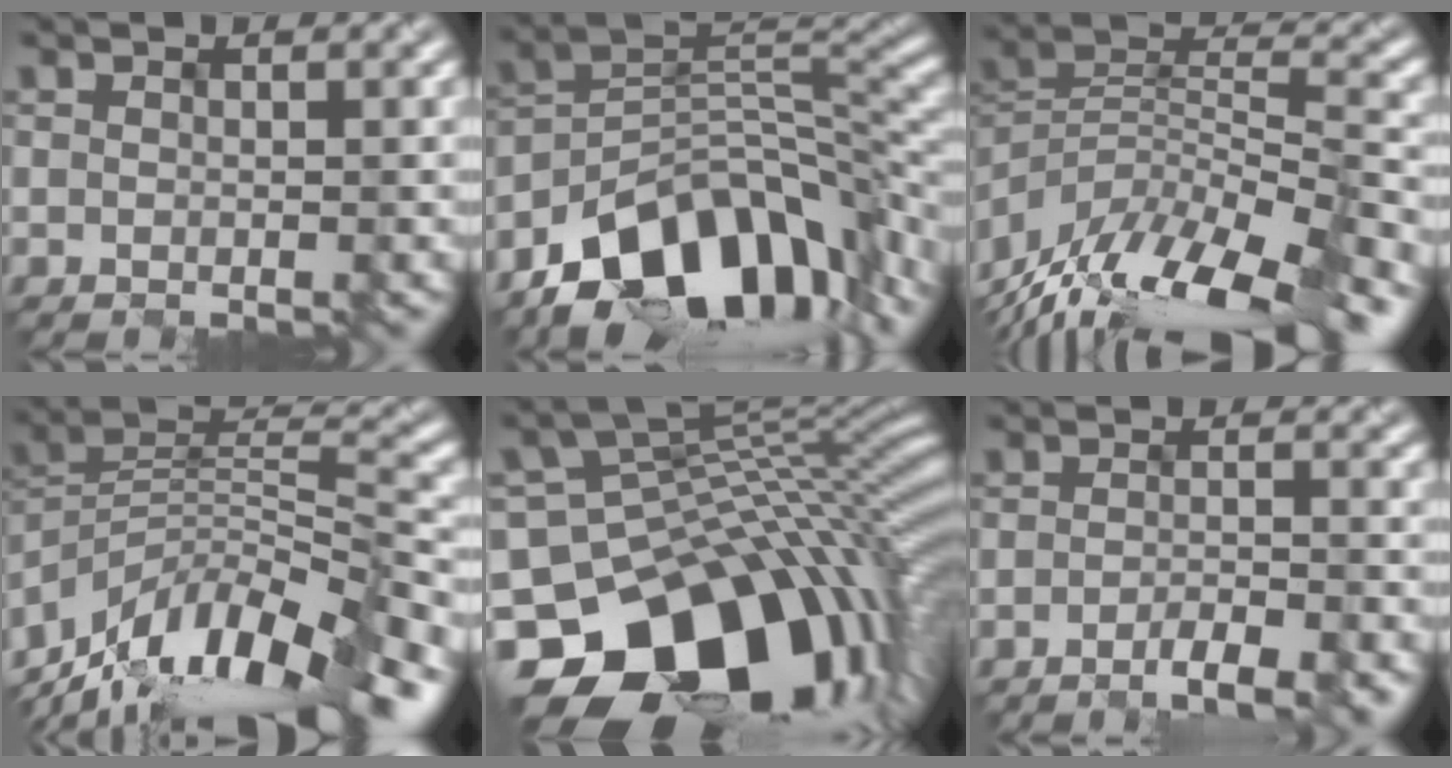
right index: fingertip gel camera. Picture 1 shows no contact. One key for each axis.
{"total": 12.5, "fx": -8.8, "fy": 5.8, "fz": 6.7, "tx": -0.105, "ty": 0.008, "tz": -0.165}
{"total": 15.3, "fx": -11.8, "fy": 5.2, "fz": 8.1, "tx": -0.154, "ty": 0.009, "tz": -0.178}
{"total": 14.4, "fx": -11.2, "fy": 4.2, "fz": 8.1, "tx": -0.167, "ty": 0.026, "tz": -0.190}
{"total": 17.1, "fx": -8.3, "fy": 10.8, "fz": 10.3, "tx": -0.169, "ty": -0.020, "tz": -0.136}
{"total": 3.4, "fx": -2.4, "fy": 0.6, "fz": 2.4, "tx": -0.036, "ty": -0.001, "tz": -0.038}